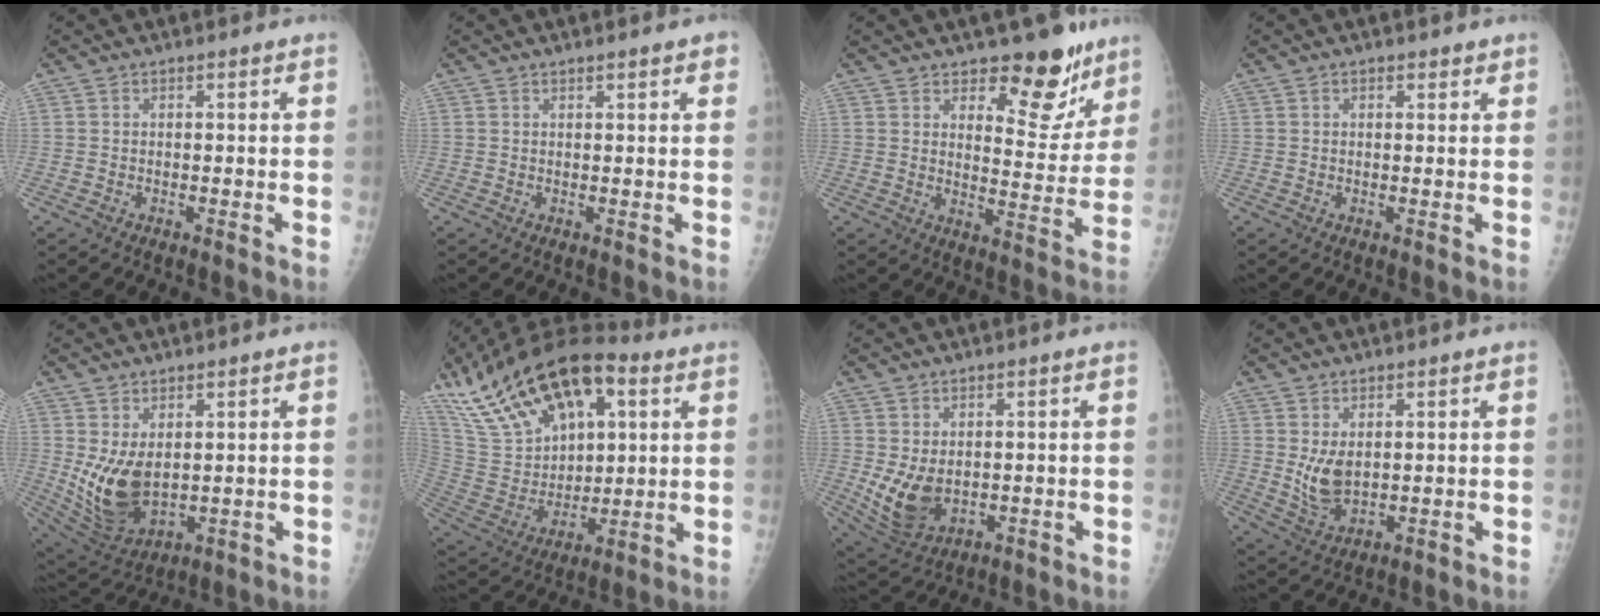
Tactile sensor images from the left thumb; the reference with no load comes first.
{"total": 2.2, "force": [1.4, 0.5, 1.6], "torque": [-0.018, -0.003, 0.016]}
{"total": 11.9, "force": [8.8, 5.4, 5.9], "torque": [-0.027, -0.064, 0.131]}
{"total": 1.4, "force": [0.9, 0.8, 0.7], "torque": [-0.001, -0.003, 0.009]}
{"total": 10.8, "force": [1.4, 6.5, 8.4], "torque": [-0.147, -0.024, 0.051]}
{"total": 28.2, "force": [13.3, 14.9, 19.9], "torque": [-0.360, 0.002, 0.243]}
{"total": 8.2, "force": [0.0, 5.7, 6.0], "torque": [-0.102, -0.016, 0.022]}
{"total": 6.1, "force": [1.3, 3.7, 4.7], "torque": [-0.078, -0.019, 0.038]}